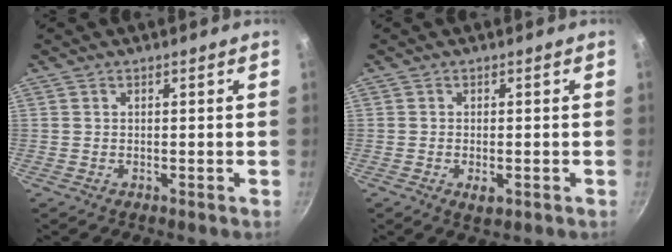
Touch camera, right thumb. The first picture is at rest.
{"total": 2.2, "force": [-0.7, 1.0, 1.9], "torque": [-0.033, -0.005, -0.010]}